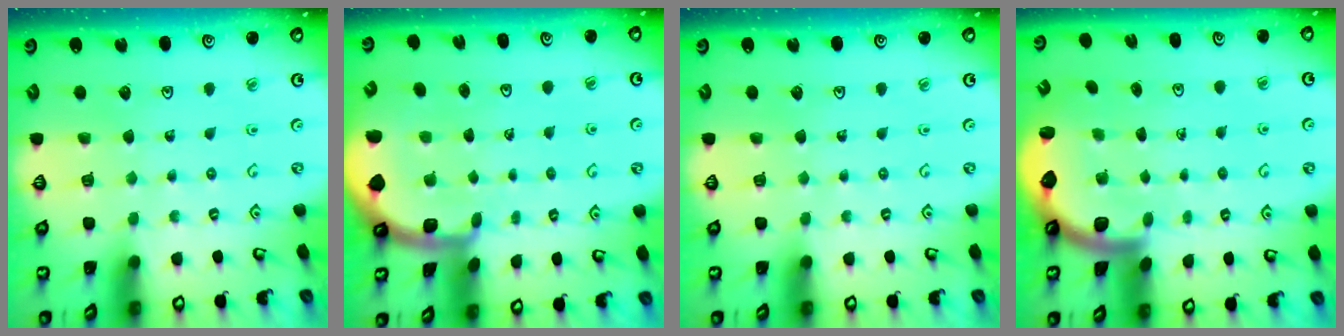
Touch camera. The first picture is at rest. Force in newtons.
{"total": 2.4, "press": 2.4, "slide": 0.4}
{"total": 0.0}
{"total": 2.4, "press": 2.3, "slide": 0.4}